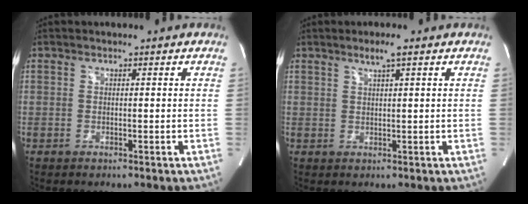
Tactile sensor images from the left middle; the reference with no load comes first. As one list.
[{"total": 2.4, "force": [1.5, -0.1, 1.9], "torque": [-0.039, 0.000, 0.029]}]